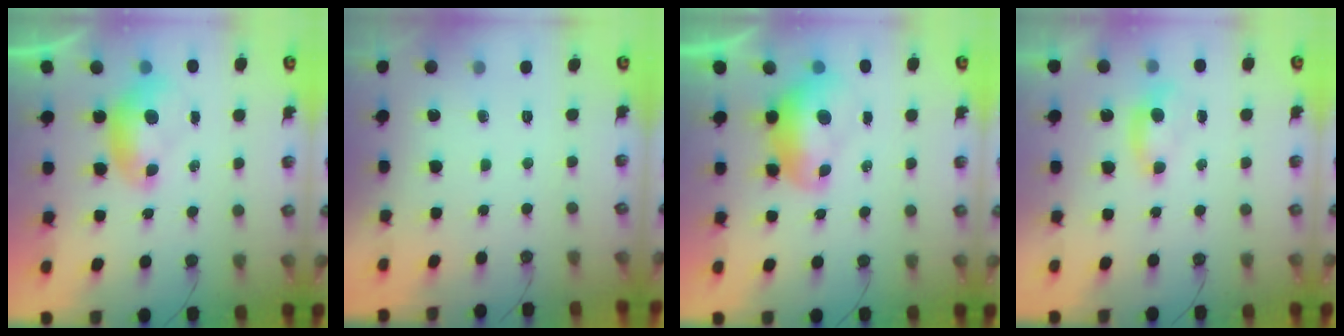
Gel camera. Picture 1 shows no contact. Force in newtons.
{"total": 0.0}
{"total": 1.7, "press": 1.6, "slide": 0.6}
{"total": 0.6, "press": 0.4, "slide": 0.4}